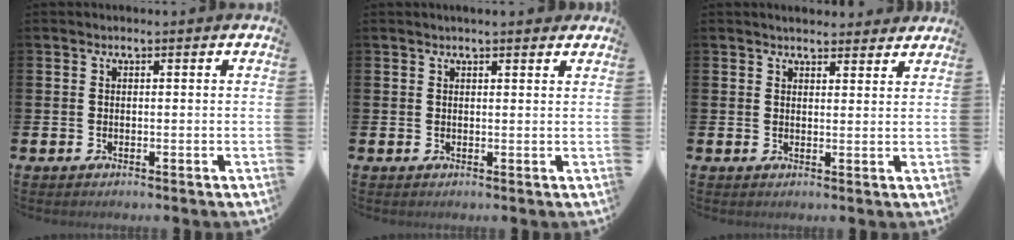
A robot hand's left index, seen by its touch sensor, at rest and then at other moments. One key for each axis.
{"total": 1.4, "fx": 1.4, "fy": 0.1, "fz": 0.3, "tx": 0.002, "ty": -0.004, "tz": 0.023}
{"total": 2.9, "fx": 2.9, "fy": 0.6, "fz": 0.0, "tx": 0.004, "ty": -0.016, "tz": 0.051}